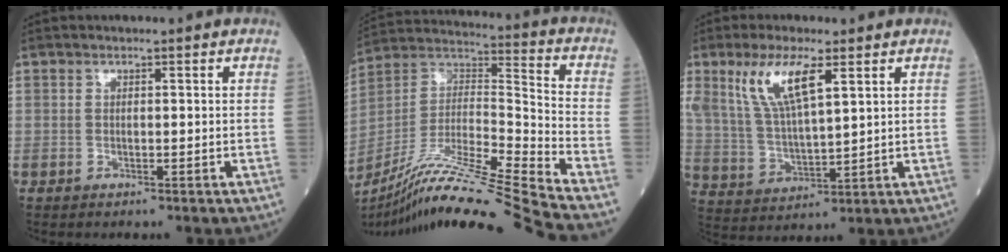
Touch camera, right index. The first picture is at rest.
{"total": 24.2, "force": [-20.6, -2.7, 12.4], "torque": [-0.229, -0.031, -0.365]}
{"total": 10.0, "force": [5.0, 2.3, 8.3], "torque": [-0.184, 0.005, 0.106]}